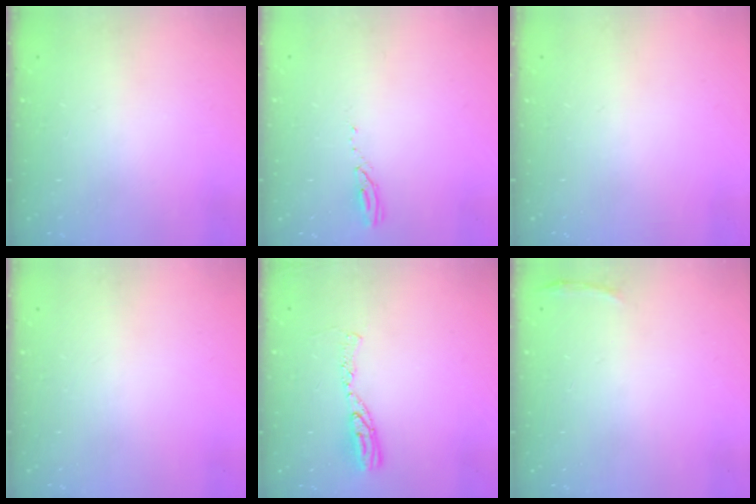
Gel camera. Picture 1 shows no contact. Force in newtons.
{"total": 3.2, "press": 3.2, "slide": 0.3}
{"total": 0.0}
{"total": 0.0}
{"total": 8.2, "press": 8.1, "slide": 0.7}
{"total": 3.0, "press": 1.9, "slide": 2.3}